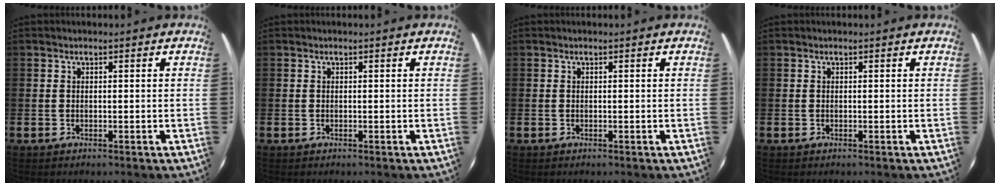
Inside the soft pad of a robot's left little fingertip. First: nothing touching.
{"total": 0.0}
{"total": 0.0}
{"total": 0.0}